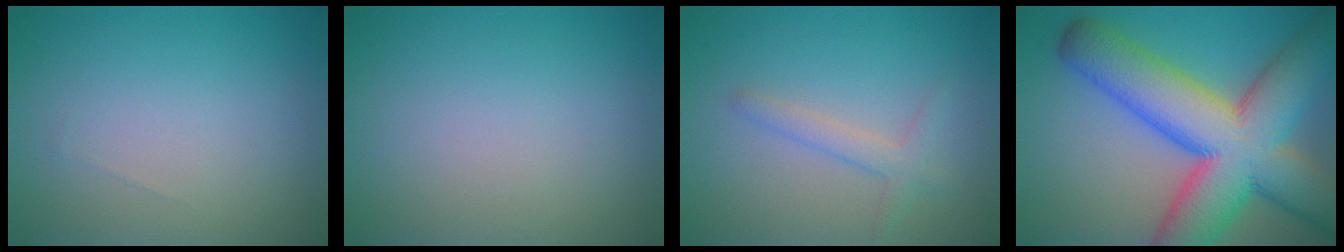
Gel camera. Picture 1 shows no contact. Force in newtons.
{"total": 0.0}
{"total": 1.9, "press": 1.9, "slide": 0.1}
{"total": 14.8, "press": 14.8, "slide": 0.6}